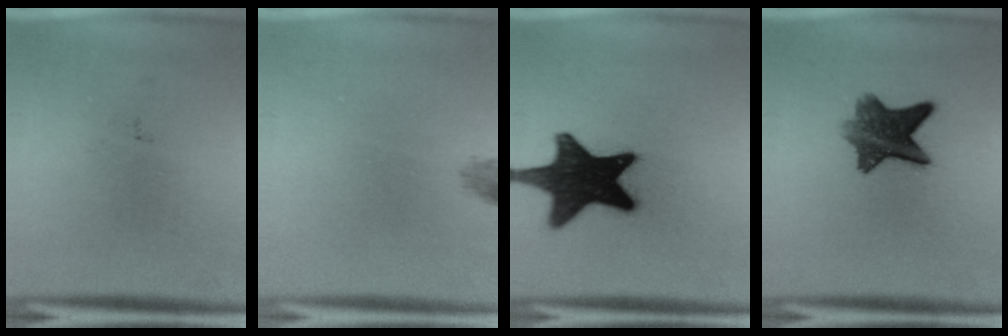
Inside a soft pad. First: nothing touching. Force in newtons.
{"total": 1.2}
{"total": 17.6}
{"total": 8.0}